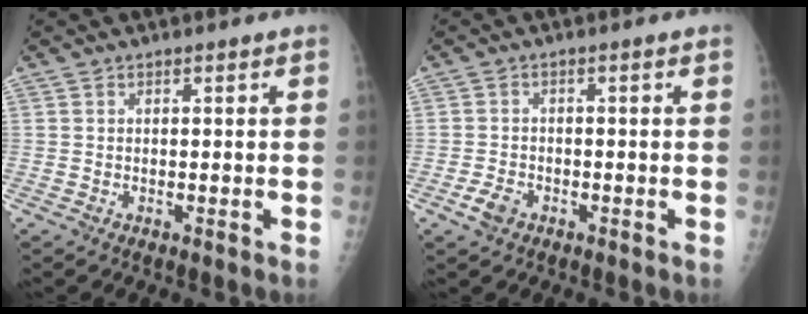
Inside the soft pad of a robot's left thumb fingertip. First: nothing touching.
{"total": 2.8, "force": [-1.6, 1.7, 1.6], "torque": [-0.032, 0.008, -0.026]}